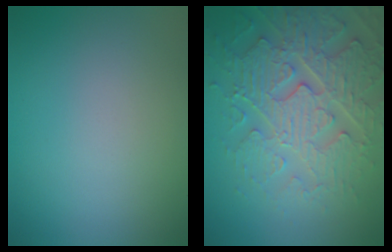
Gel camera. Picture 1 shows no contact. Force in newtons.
{"total": 6.8, "press": 5.8, "slide": 3.6}